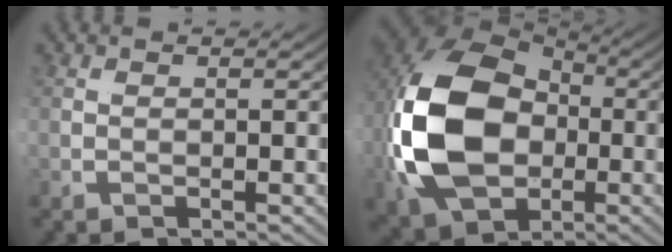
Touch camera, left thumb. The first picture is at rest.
{"total": 20.0, "force": [-0.5, 12.8, 15.4], "torque": [-0.324, -0.043, 0.015]}